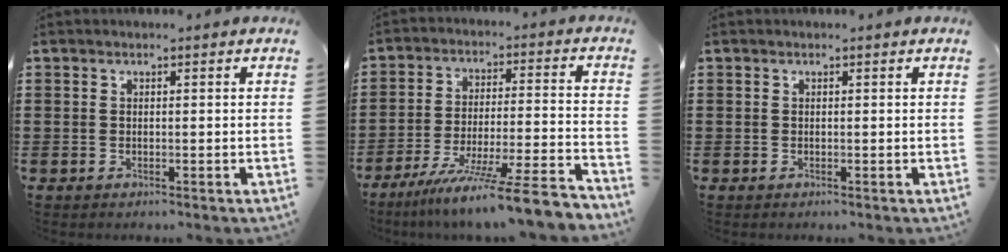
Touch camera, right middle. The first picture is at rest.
{"total": 10.6, "force": [-9.0, -0.9, 5.6], "torque": [-0.085, 0.003, -0.172]}
{"total": 0.0}